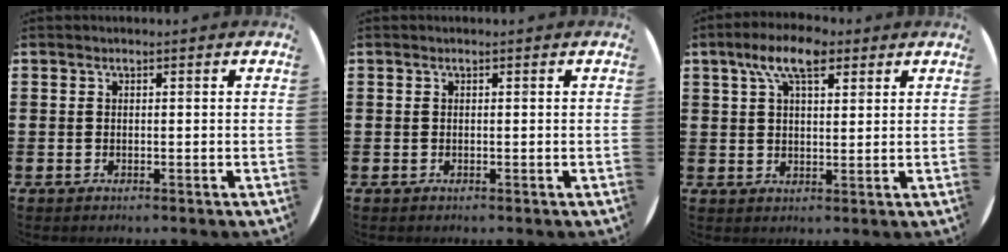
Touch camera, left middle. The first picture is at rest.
{"total": 0.0}
{"total": 7.6, "force": [4.9, 3.1, 5.0], "torque": [-0.094, 0.000, 0.084]}